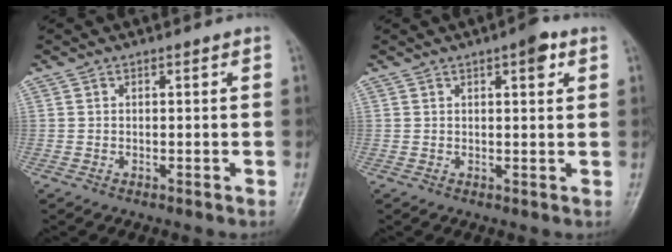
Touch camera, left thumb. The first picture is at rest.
{"total": 3.8, "force": [1.9, 1.3, 3.0], "torque": [-0.033, -0.003, 0.021]}